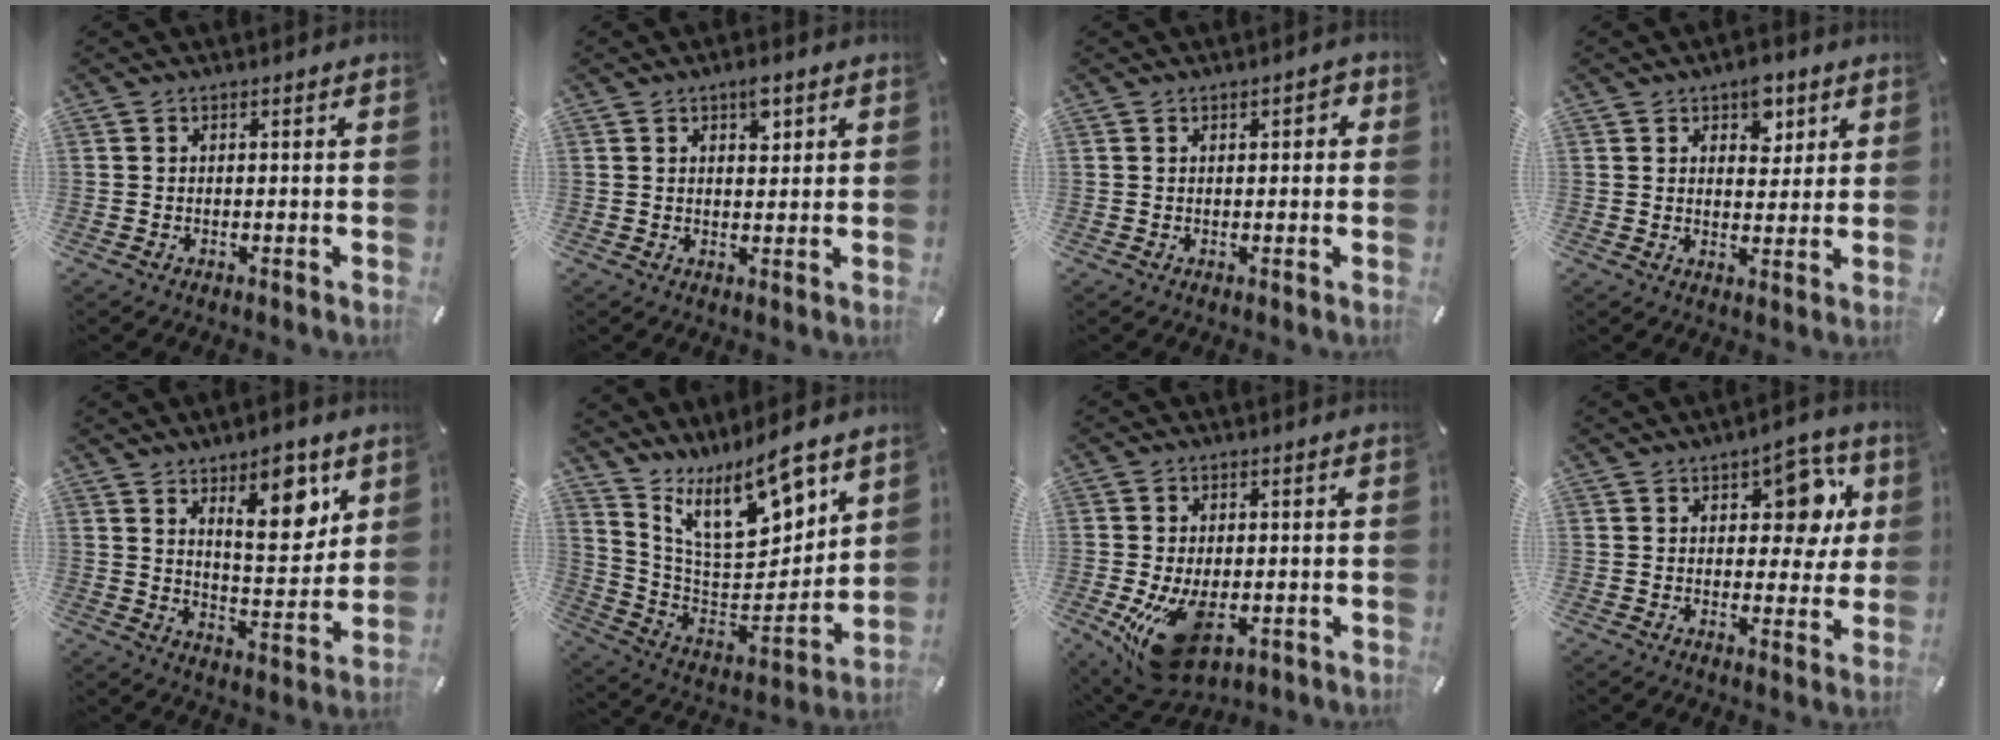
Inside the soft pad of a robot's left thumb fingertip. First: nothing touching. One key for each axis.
{"total": 4.0, "fx": 2.1, "fy": 2.0, "fz": 2.7, "tx": -0.028, "ty": -0.009, "tz": 0.029}
{"total": 2.0, "fx": 0.5, "fy": 1.1, "fz": 1.6, "tx": -0.023, "ty": 0.003, "tz": 0.006}
{"total": 6.7, "fx": 3.7, "fy": 4.4, "fz": 3.5, "tx": -0.024, "ty": -0.014, "tz": 0.058}
{"total": 12.0, "fx": 7.5, "fy": 5.3, "fz": 7.7, "tx": -0.089, "ty": -0.052, "tz": 0.125}
{"total": 16.9, "fx": 12.6, "fy": 6.9, "fz": 9.0, "tx": -0.151, "ty": -0.107, "tz": 0.224}
{"total": 11.4, "fx": -3.0, "fy": 6.3, "fz": 9.0, "tx": -0.183, "ty": -0.003, "tz": -0.046}
{"total": 10.9, "fx": 4.3, "fy": 6.7, "fz": 7.4, "tx": -0.083, "ty": -0.017, "tz": 0.070}